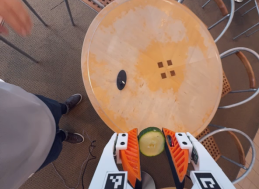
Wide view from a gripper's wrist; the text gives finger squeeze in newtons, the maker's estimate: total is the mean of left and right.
{"total": 8.9, "left": 8.6, "right": 9.2}